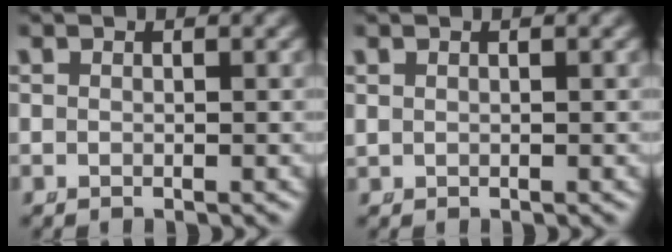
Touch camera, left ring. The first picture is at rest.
{"total": 0.0}